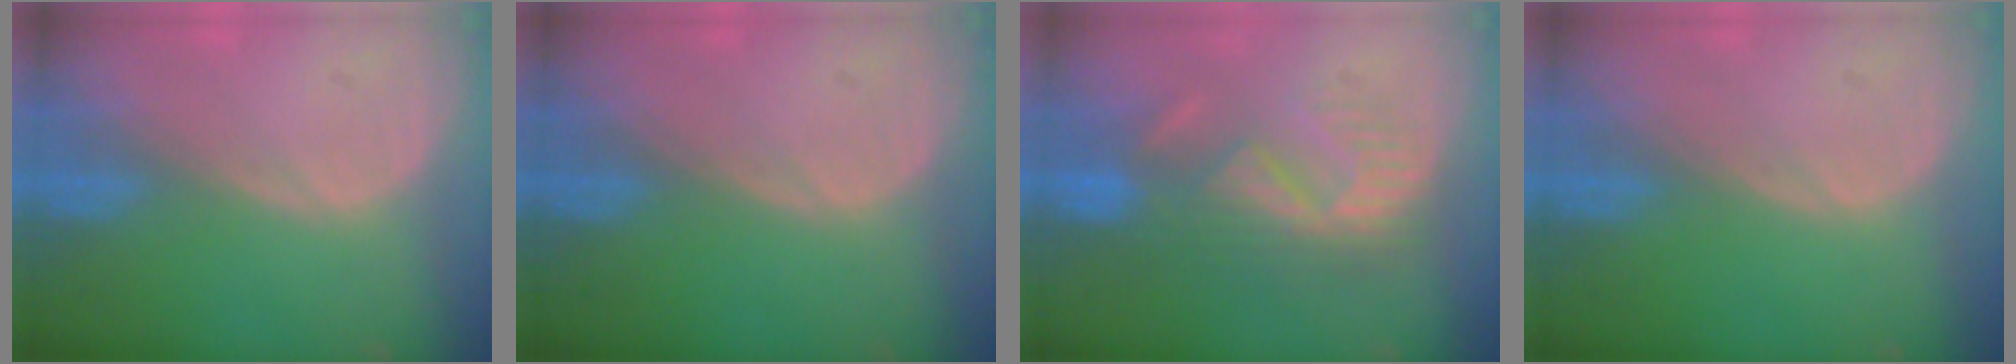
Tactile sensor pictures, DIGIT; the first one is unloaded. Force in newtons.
{"total": 0.0}
{"total": 8.7, "press": 8.2, "slide": 3.0}
{"total": 0.0}